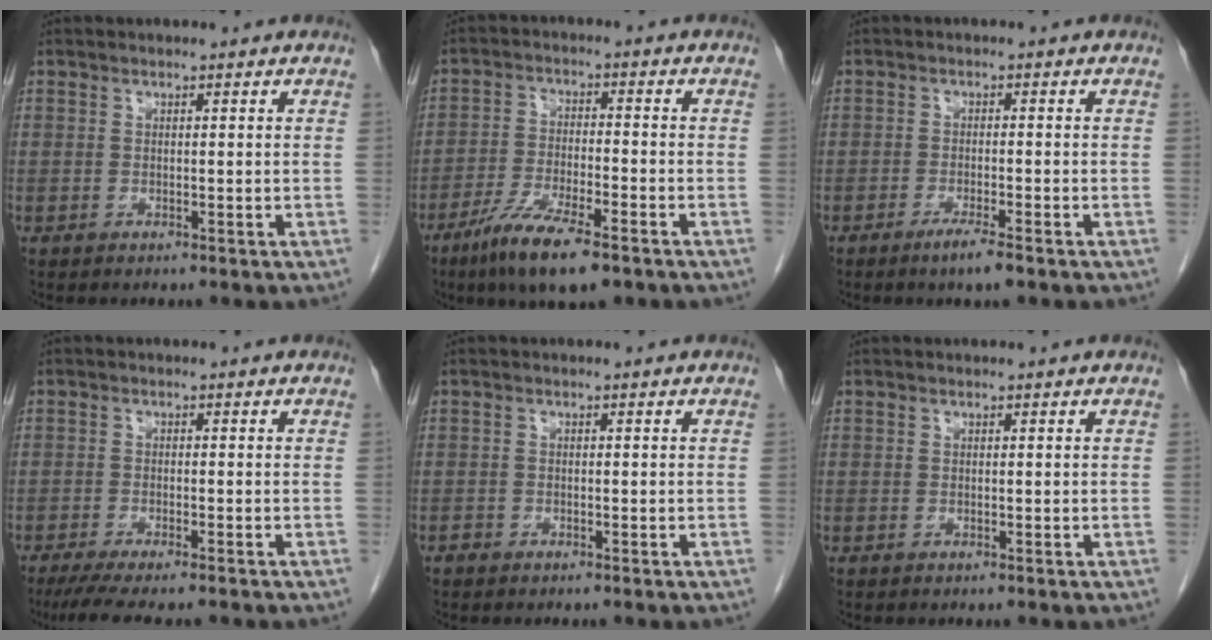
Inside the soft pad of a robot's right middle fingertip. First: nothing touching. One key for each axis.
{"total": 10.2, "fx": -6.8, "fy": 1.7, "fz": 7.5, "tx": -0.142, "ty": -0.022, "tz": -0.117}
{"total": 3.3, "fx": -2.3, "fy": -0.1, "fz": 2.4, "tx": -0.048, "ty": -0.008, "tz": -0.041}
{"total": 8.8, "fx": -7.4, "fy": 0.9, "fz": 4.7, "tx": -0.065, "ty": -0.017, "tz": -0.114}
{"total": 0.6, "fx": -0.5, "fy": 0.4, "fz": 0.1, "tx": -0.003, "ty": 0.002, "tz": -0.011}
{"total": 0.0}